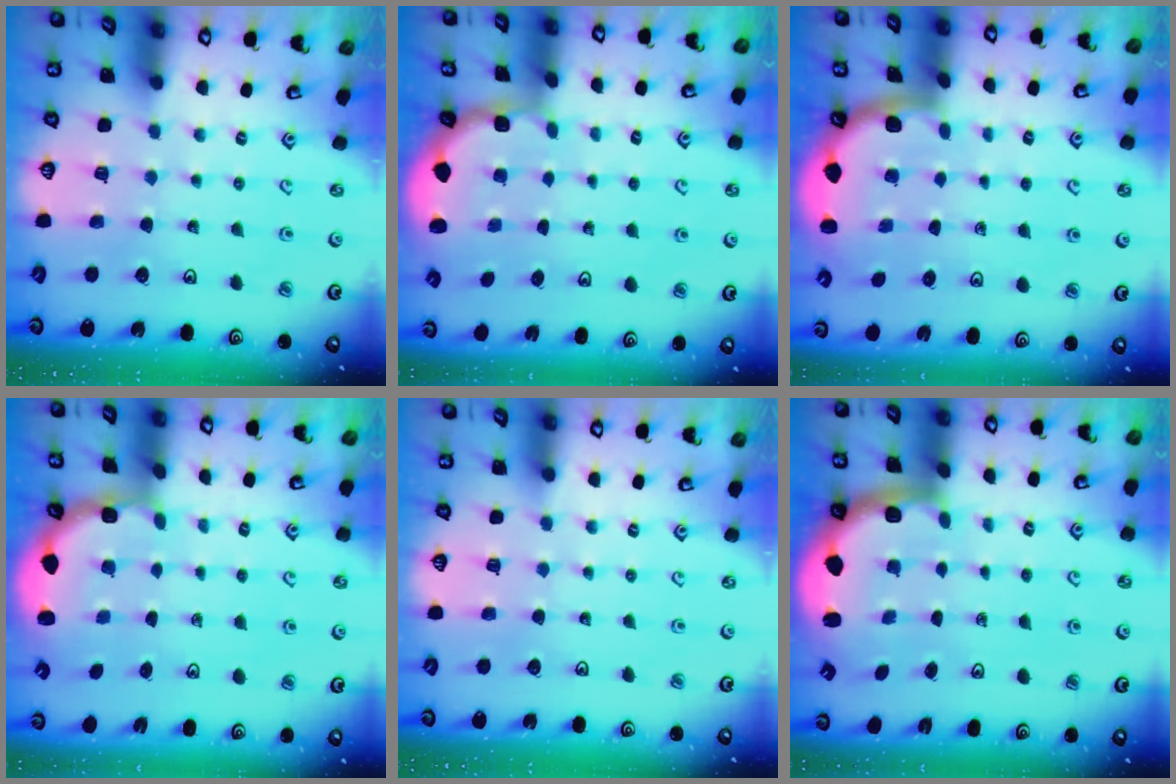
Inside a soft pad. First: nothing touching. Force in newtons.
{"total": 2.0, "press": 1.8, "slide": 0.7}
{"total": 1.7, "press": 1.7, "slide": 0.0}
{"total": 2.7, "press": 2.4, "slide": 1.4}
{"total": 0.0}
{"total": 3.3, "press": 2.9, "slide": 1.7}